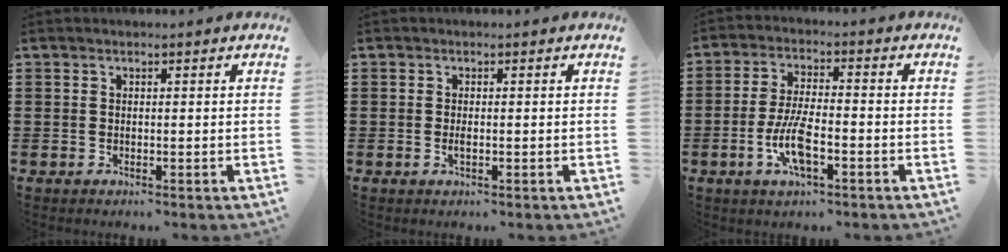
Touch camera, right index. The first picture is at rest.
{"total": 0.9, "force": [-0.2, 0.3, 0.9], "torque": [-0.016, -0.003, -0.003]}
{"total": 7.5, "force": [-2.8, 2.4, 6.6], "torque": [-0.148, -0.011, -0.056]}